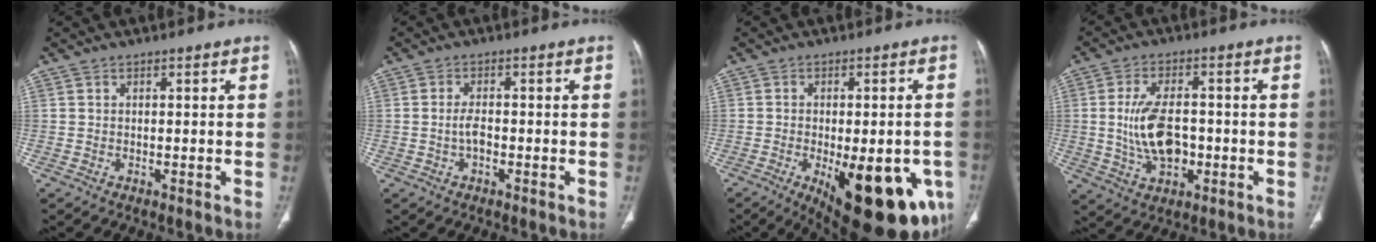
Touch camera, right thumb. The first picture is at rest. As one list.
[{"total": 2.6, "force": [-0.6, 1.2, 2.2], "torque": [-0.046, 0.006, -0.011]}, {"total": 21.7, "force": [-7.8, 9.0, 18.1], "torque": [-0.168, -0.006, -0.083]}, {"total": 10.2, "force": [-0.8, 5.9, 8.3], "torque": [-0.149, 0.006, -0.008]}]